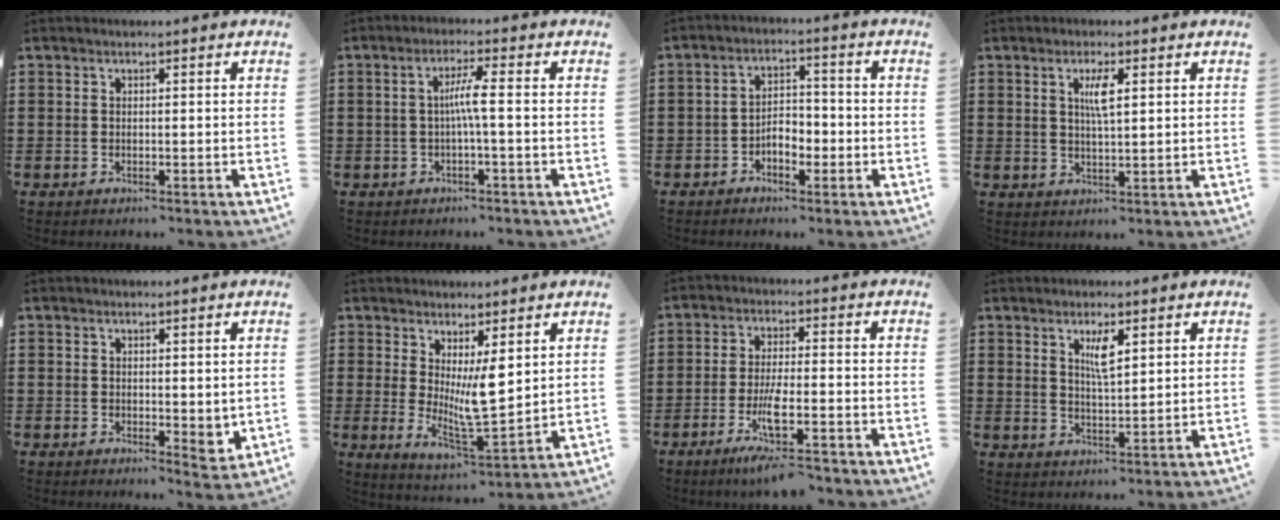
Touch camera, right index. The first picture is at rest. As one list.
[{"total": 3.9, "force": [-0.5, -0.1, 3.8], "torque": [-0.072, -0.002, -0.013]}, {"total": 4.0, "force": [-1.9, 2.1, 2.8], "torque": [-0.052, 0.006, -0.037]}, {"total": 3.4, "force": [1.1, 0.7, 3.1], "torque": [-0.064, 0.006, 0.016]}, {"total": 2.1, "force": [1.0, 1.1, 1.5], "torque": [-0.021, -0.002, 0.018]}, {"total": 7.5, "force": [2.6, 1.9, 6.7], "torque": [-0.121, -0.035, 0.041]}, {"total": 6.5, "force": [-4.2, 0.8, 4.9], "torque": [-0.106, -0.016, -0.082]}, {"total": 3.8, "force": [1.9, 1.0, 3.2], "torque": [-0.060, 0.003, 0.028]}]